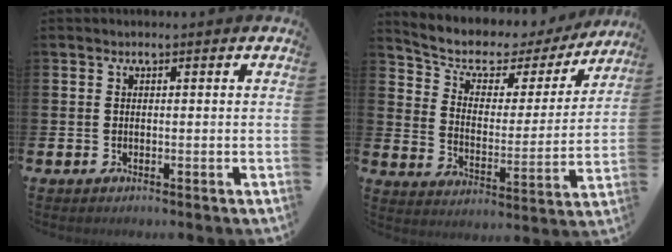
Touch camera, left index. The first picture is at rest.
{"total": 6.5, "force": [5.3, 3.1, 2.1], "torque": [-0.073, -0.034, 0.085]}